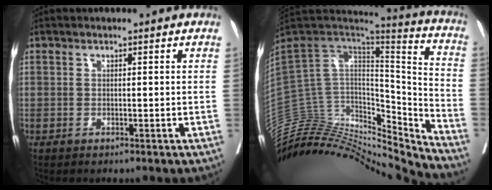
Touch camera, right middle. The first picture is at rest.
{"total": 32.5, "force": [-30.7, 5.7, 8.8], "torque": [-0.166, 0.008, -0.473]}